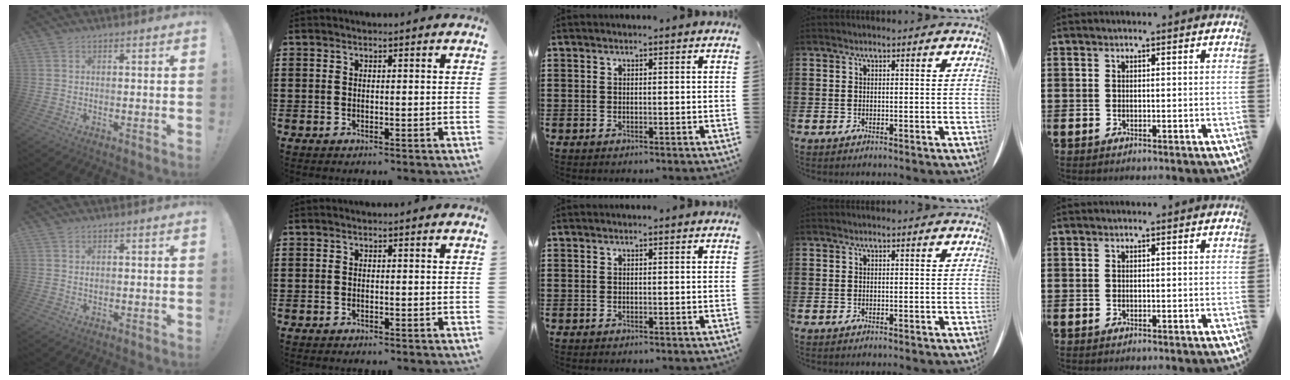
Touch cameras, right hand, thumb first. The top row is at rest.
{"thumb": {"total": 0.7, "force": [0.4, 0.6, 0.2], "torque": [0.004, -0.001, 0.005]}, "index": {"total": 0.7, "force": [-0.6, 0.3, 0.1], "torque": [-0.004, -0.001, -0.012]}}